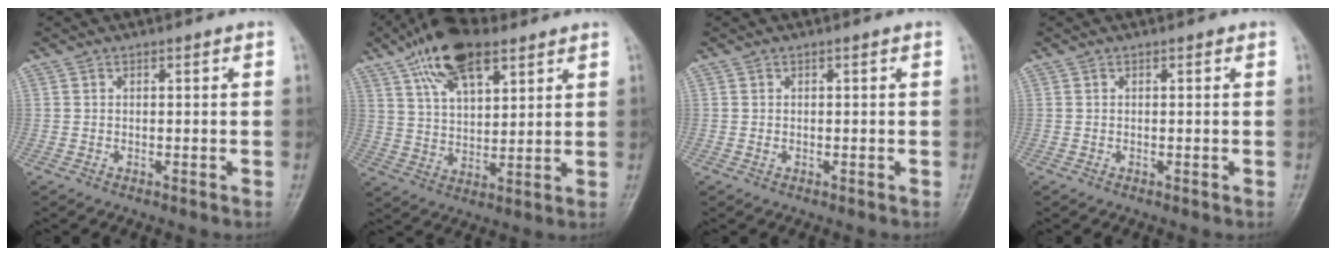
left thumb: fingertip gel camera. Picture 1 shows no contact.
{"total": 14.4, "force": [8.6, 6.6, 9.5], "torque": [-0.141, -0.019, 0.153]}
{"total": 0.0}
{"total": 0.0}